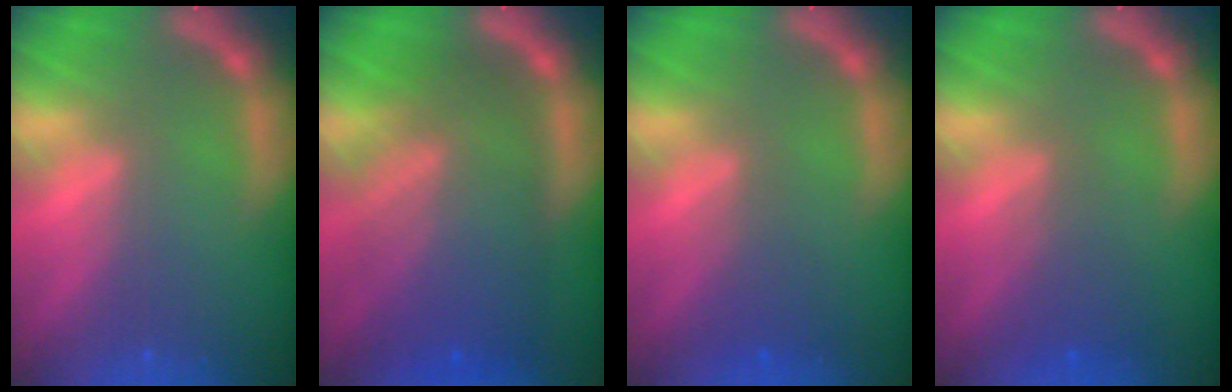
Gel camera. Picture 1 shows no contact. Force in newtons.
{"total": 10.0}
{"total": 2.0}
{"total": 2.4}